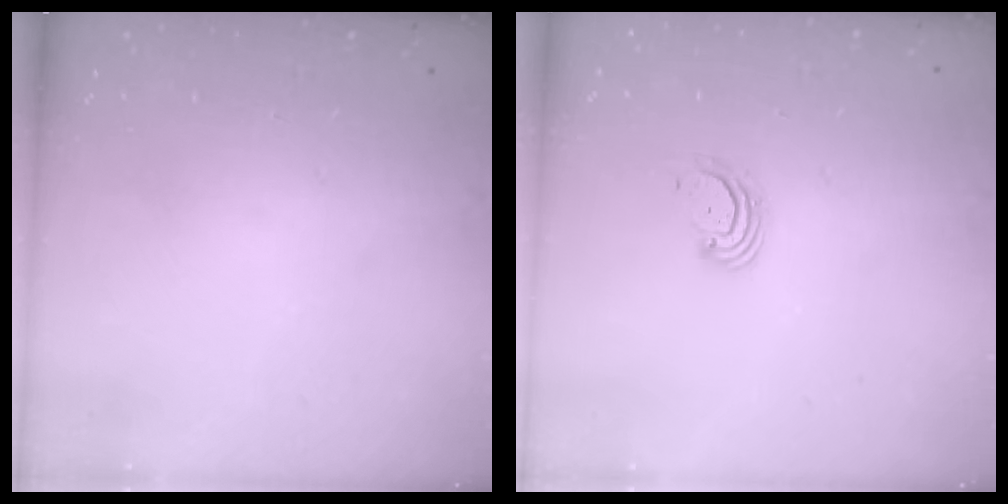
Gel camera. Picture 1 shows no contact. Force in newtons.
{"total": 3.0, "press": 3.0, "slide": 0.3}